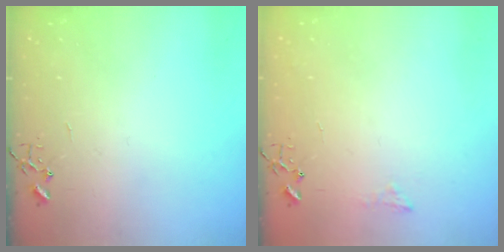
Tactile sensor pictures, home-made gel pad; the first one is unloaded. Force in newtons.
{"total": 5.9, "press": 5.9, "slide": 0.8}